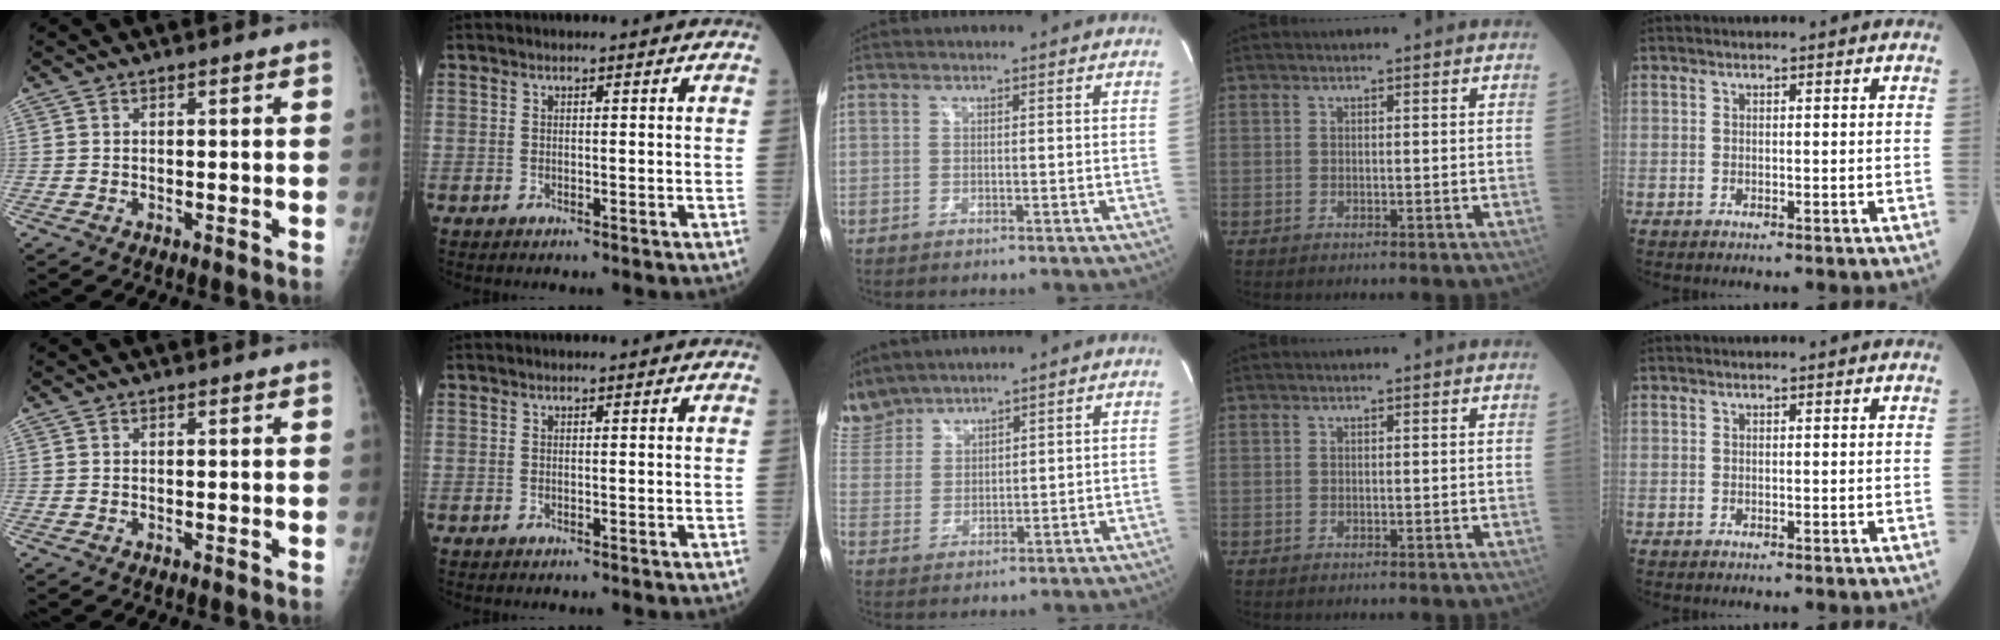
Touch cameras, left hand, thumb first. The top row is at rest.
{"middle": {"total": 7.1, "force": [6.9, 1.7, 0.3], "torque": [-0.020, 0.012, 0.156]}}